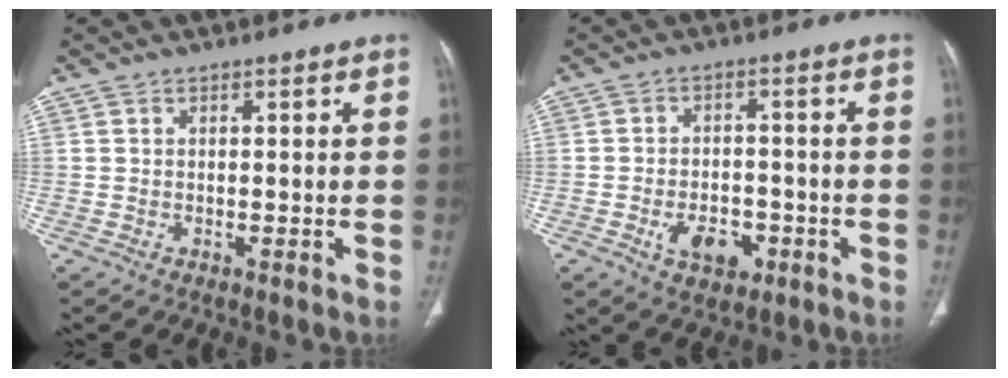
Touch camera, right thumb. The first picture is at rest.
{"total": 7.2, "force": [-3.0, 4.6, 4.7], "torque": [-0.059, 0.016, -0.040]}